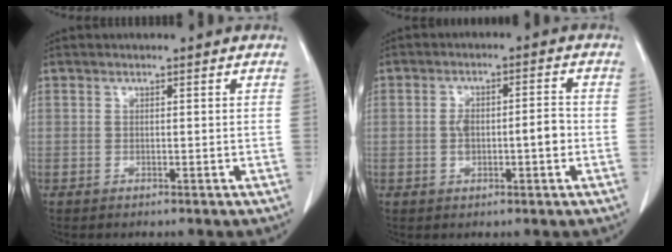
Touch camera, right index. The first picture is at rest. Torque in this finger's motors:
{"motor_torque": [1.05, -0.29, 0.46, 0.07]}